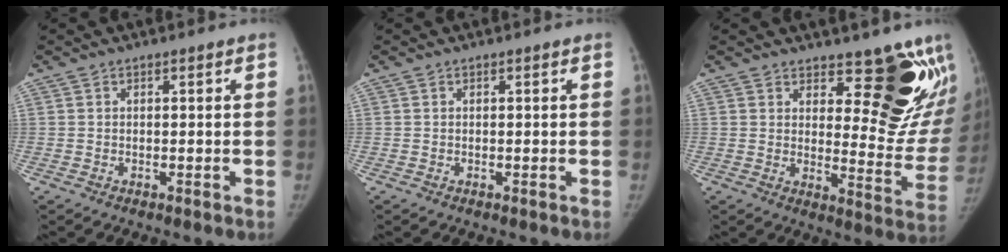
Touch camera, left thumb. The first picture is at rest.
{"total": 0.0}
{"total": 16.1, "force": [10.7, 6.4, 10.1], "torque": [-0.073, -0.098, 0.136]}